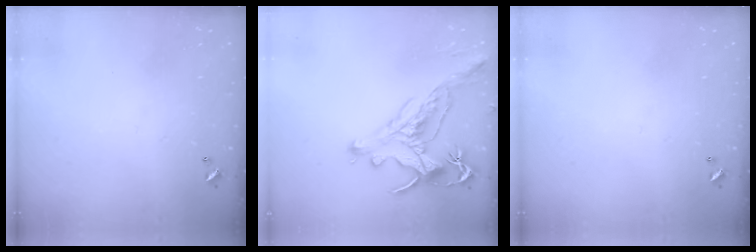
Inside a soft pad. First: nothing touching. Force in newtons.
{"total": 1.2, "press": 0.9, "slide": 0.9}
{"total": 0.0}